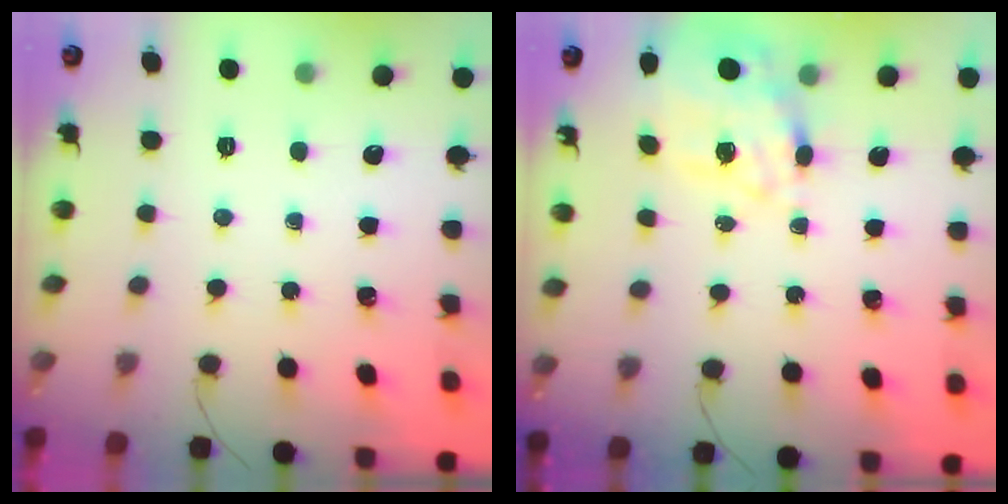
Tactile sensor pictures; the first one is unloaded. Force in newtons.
{"total": 11.0, "press": 10.2, "slide": 4.2}